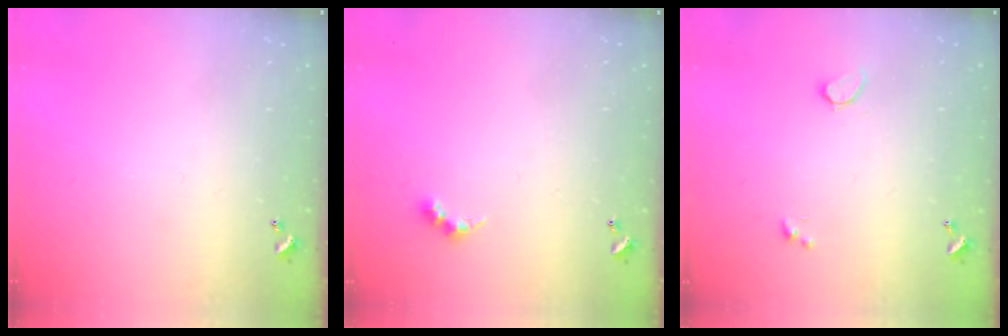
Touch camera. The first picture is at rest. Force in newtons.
{"total": 3.9, "press": 3.8, "slide": 0.6}
{"total": 0.8, "press": 0.7, "slide": 0.4}